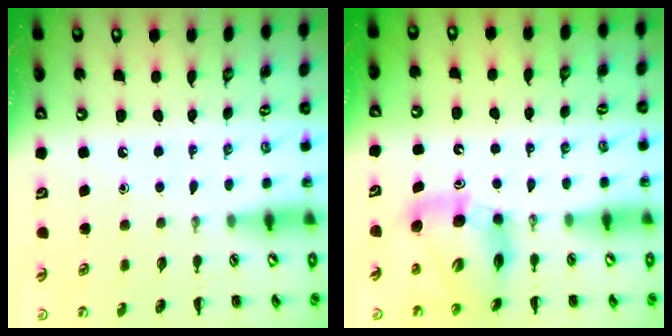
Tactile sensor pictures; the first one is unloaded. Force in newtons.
{"total": 11.2, "press": 10.7, "slide": 3.4}